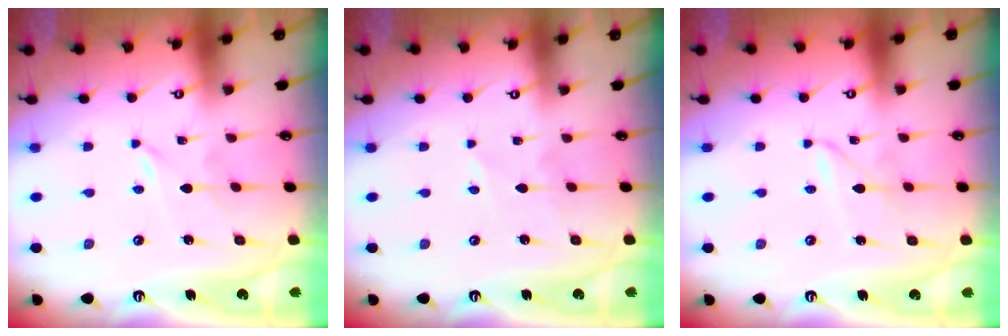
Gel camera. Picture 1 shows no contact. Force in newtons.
{"total": 2.2, "press": 2.1, "slide": 0.3}
{"total": 1.9, "press": 1.9, "slide": 0.2}